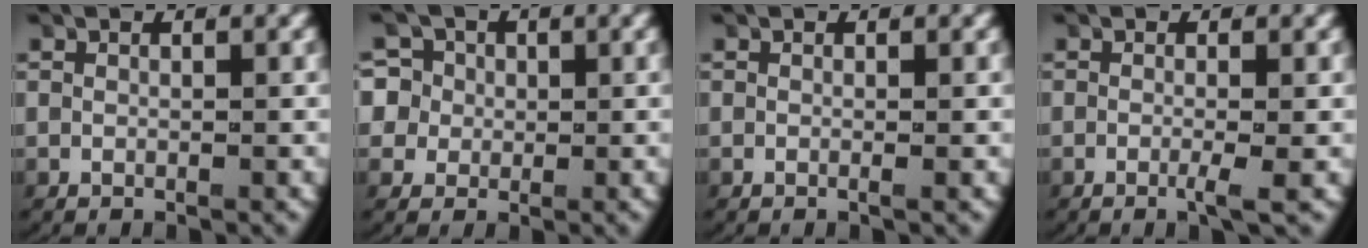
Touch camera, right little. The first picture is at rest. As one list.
[{"total": 6.9, "force": [0.4, 6.5, 2.3], "torque": [-0.072, -0.018, 0.006]}, {"total": 0.0}, {"total": 1.6, "force": [-0.5, 0.0, 1.5], "torque": [-0.023, 0.000, -0.016]}]